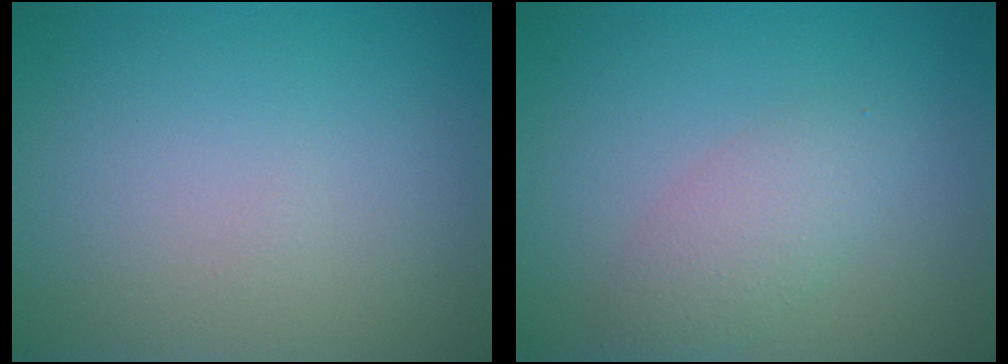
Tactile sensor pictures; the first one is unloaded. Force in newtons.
{"total": 2.8, "press": 2.8, "slide": 0.1}